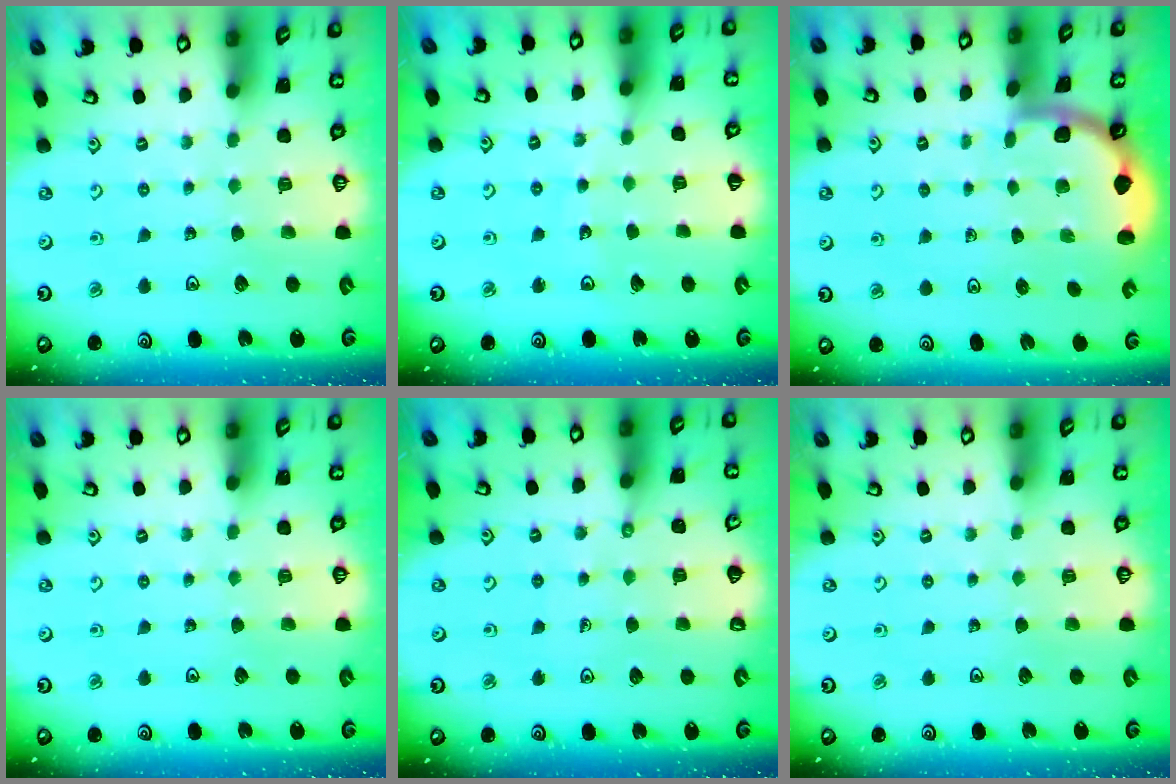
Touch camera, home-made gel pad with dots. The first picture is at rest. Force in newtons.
{"total": 3.5, "press": 3.4, "slide": 0.6}
{"total": 1.7, "press": 1.7, "slide": 0.0}
{"total": 0.0}
{"total": 2.3, "press": 2.3, "slide": 0.5}
{"total": 0.0}